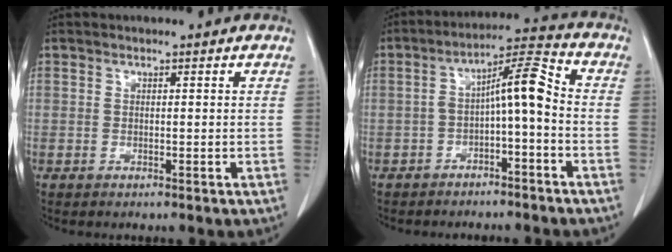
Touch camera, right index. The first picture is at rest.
{"total": 8.0, "force": [-1.6, 1.4, 7.7], "torque": [-0.127, 0.036, -0.027]}